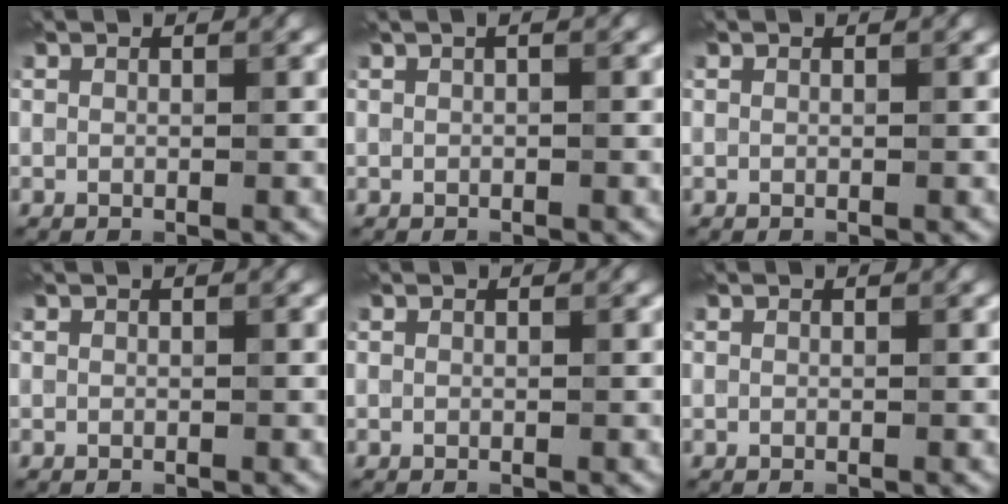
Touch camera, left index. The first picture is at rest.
{"total": 1.0, "force": [0.3, 0.2, 0.9], "torque": [-0.020, 0.002, 0.002]}
{"total": 0.0}
{"total": 0.0}
{"total": 0.0}
{"total": 0.0}